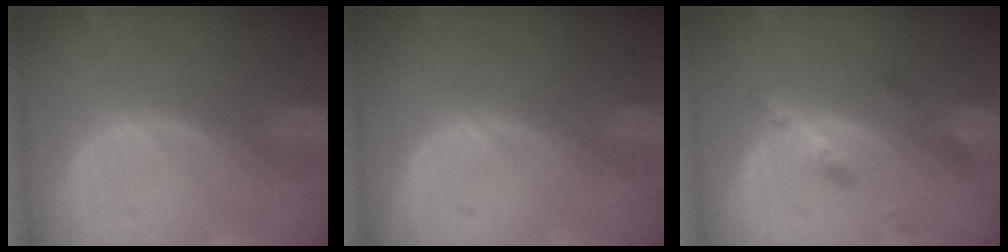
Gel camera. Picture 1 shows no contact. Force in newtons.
{"total": 0.0}
{"total": 4.6, "press": 4.1, "slide": 1.9}